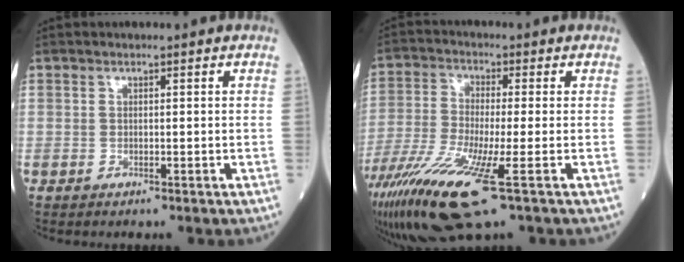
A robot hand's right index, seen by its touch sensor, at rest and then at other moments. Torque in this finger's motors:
{"motor_torque": [1.14, -1.00, 0.84, 0.21]}